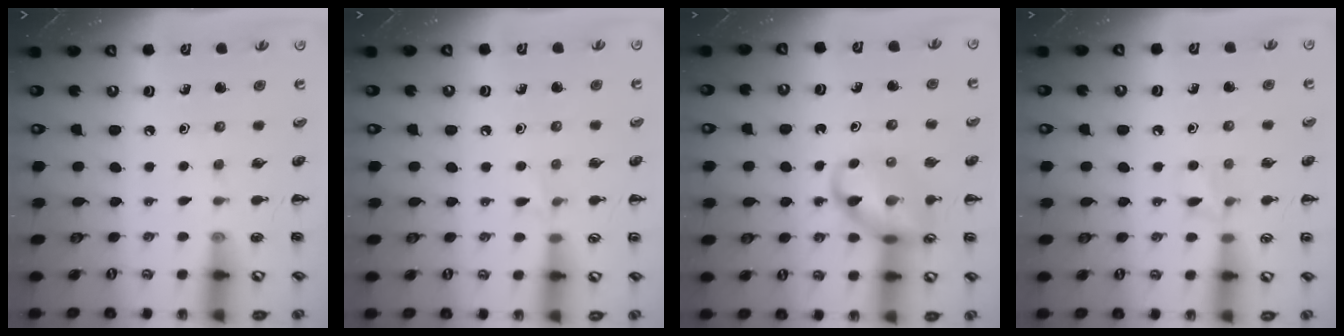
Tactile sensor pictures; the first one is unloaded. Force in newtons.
{"total": 4.6, "press": 4.3, "slide": 1.7}
{"total": 13.7, "press": 13.5, "slide": 2.3}
{"total": 6.8, "press": 6.5, "slide": 2.0}